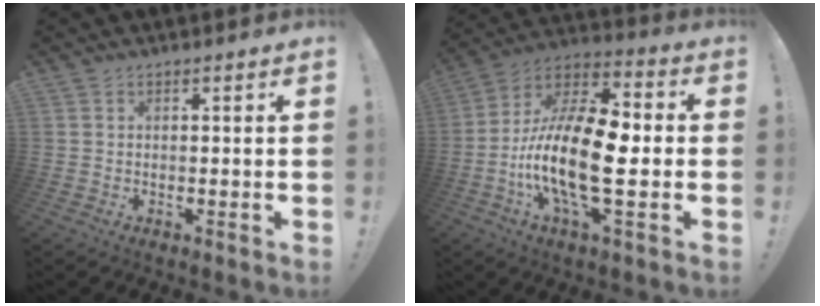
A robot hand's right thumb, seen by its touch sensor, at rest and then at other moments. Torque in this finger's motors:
{"motor_torque": [2.50, 2.51, 1.88, -0.88, 0.22]}